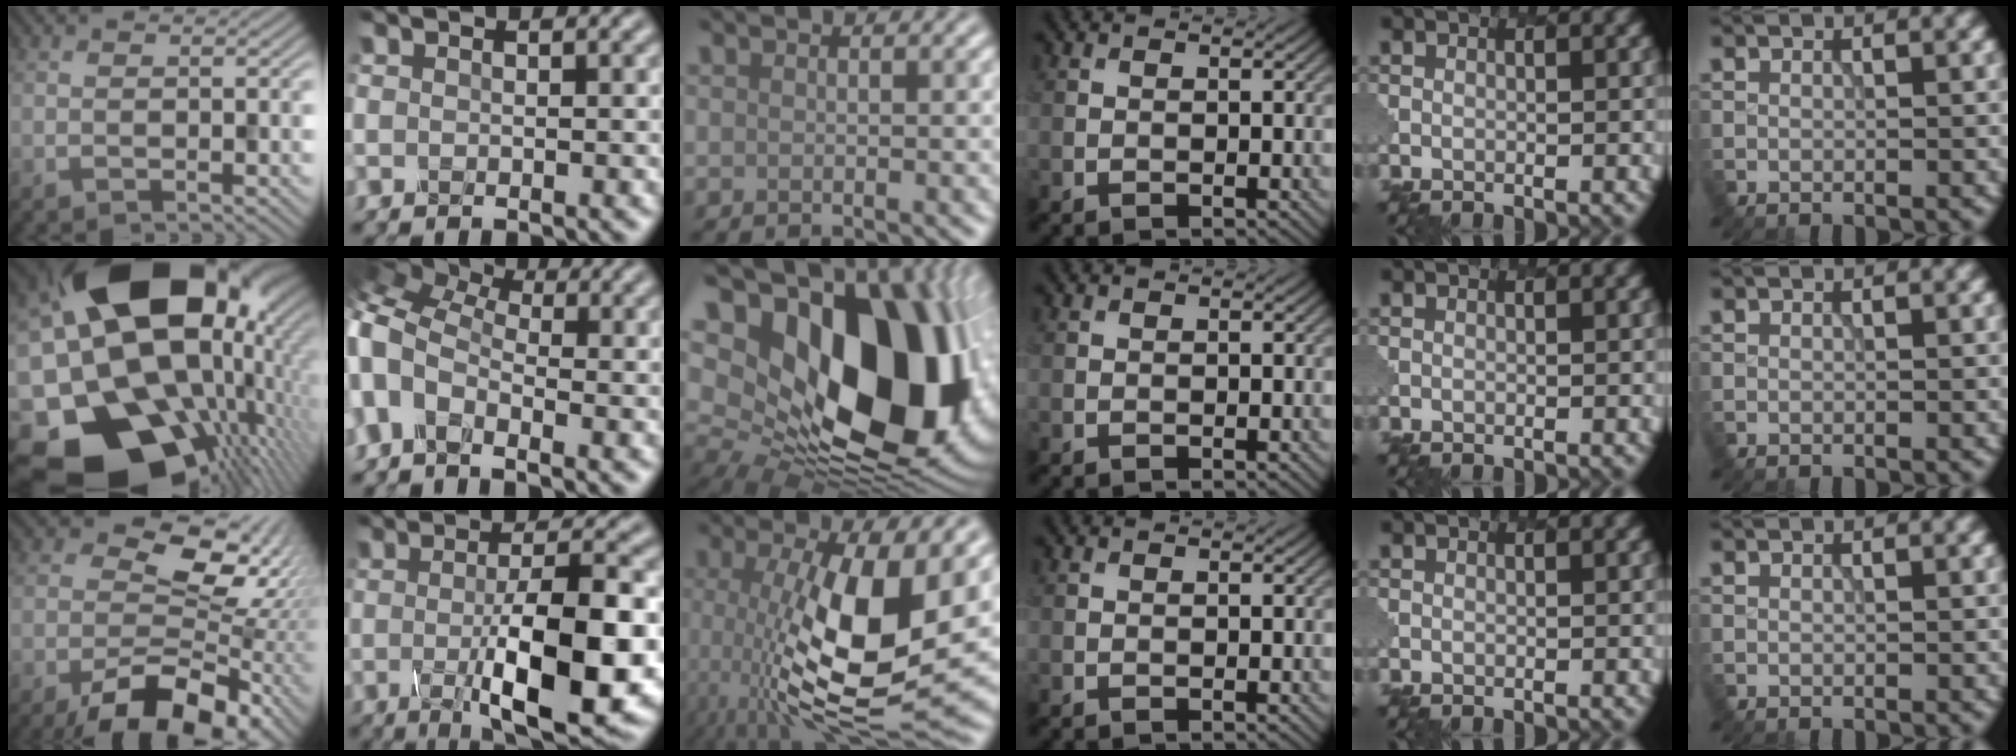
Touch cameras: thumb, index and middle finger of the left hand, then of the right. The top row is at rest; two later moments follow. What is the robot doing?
{"motion": "dispense", "object": "glue stick"}